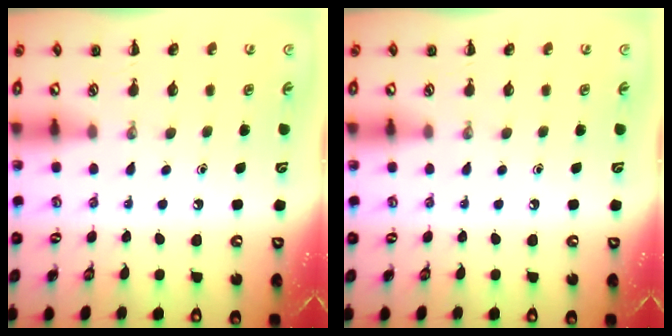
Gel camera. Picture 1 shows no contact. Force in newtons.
{"total": 0.0}